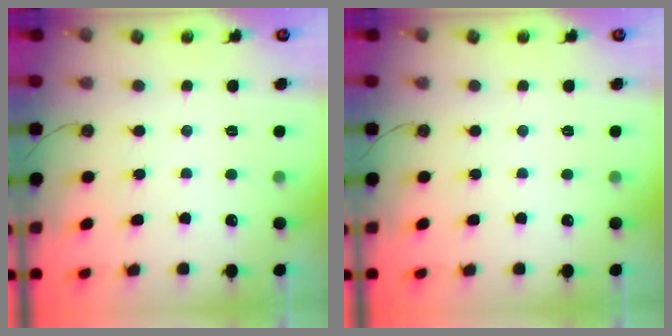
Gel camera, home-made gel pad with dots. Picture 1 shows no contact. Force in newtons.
{"total": 0.0}